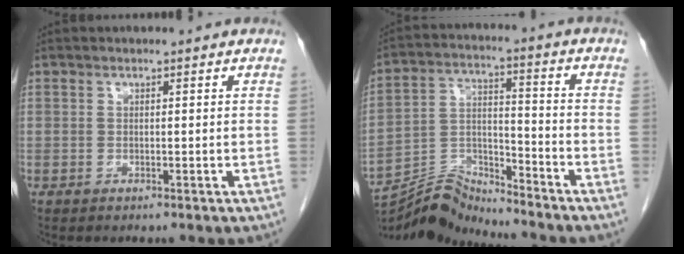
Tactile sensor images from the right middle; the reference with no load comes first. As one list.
[{"total": 10.1, "force": [-10.1, -0.5, 0.2], "torque": [-0.010, 0.030, -0.190]}]